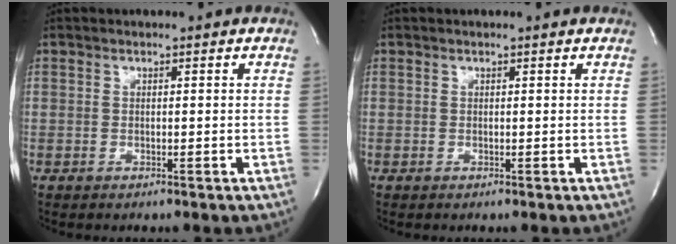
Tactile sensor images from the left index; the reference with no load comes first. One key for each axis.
{"total": 0.0}